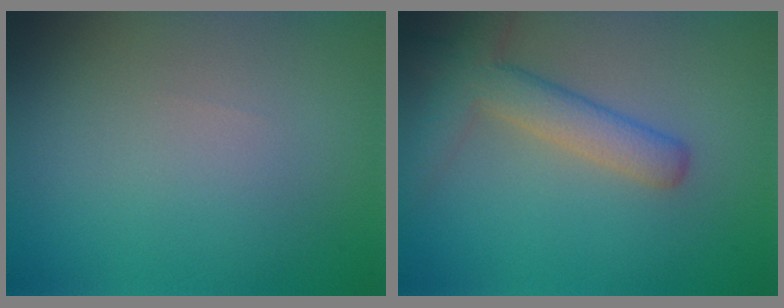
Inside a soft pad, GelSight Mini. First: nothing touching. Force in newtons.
{"total": 4.3, "press": 4.3, "slide": 0.2}